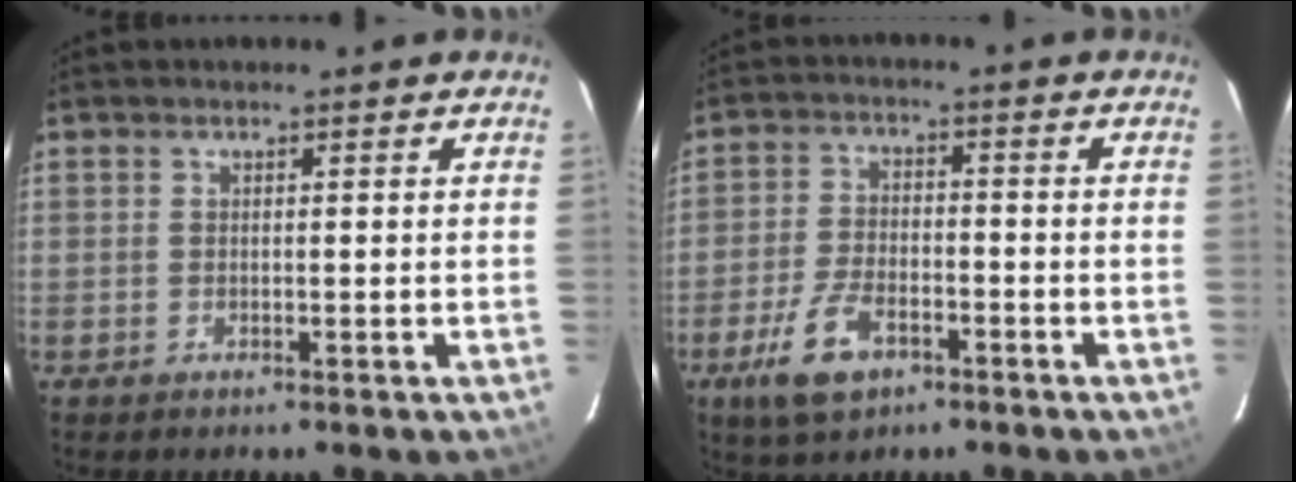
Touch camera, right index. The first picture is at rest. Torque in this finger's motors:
{"motor_torque": [0.62, -0.49, 0.49, 0.13]}